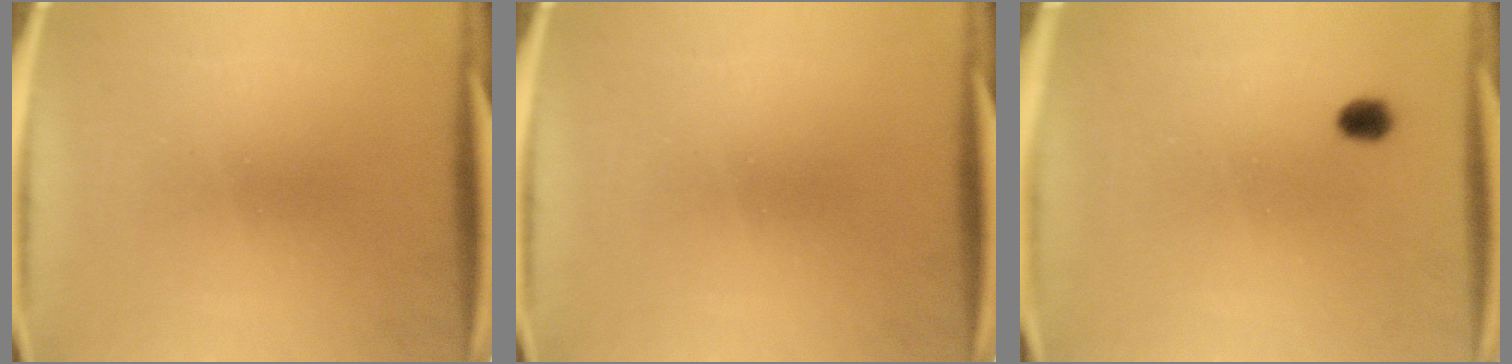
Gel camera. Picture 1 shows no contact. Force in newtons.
{"total": 0.0}
{"total": 2.7}